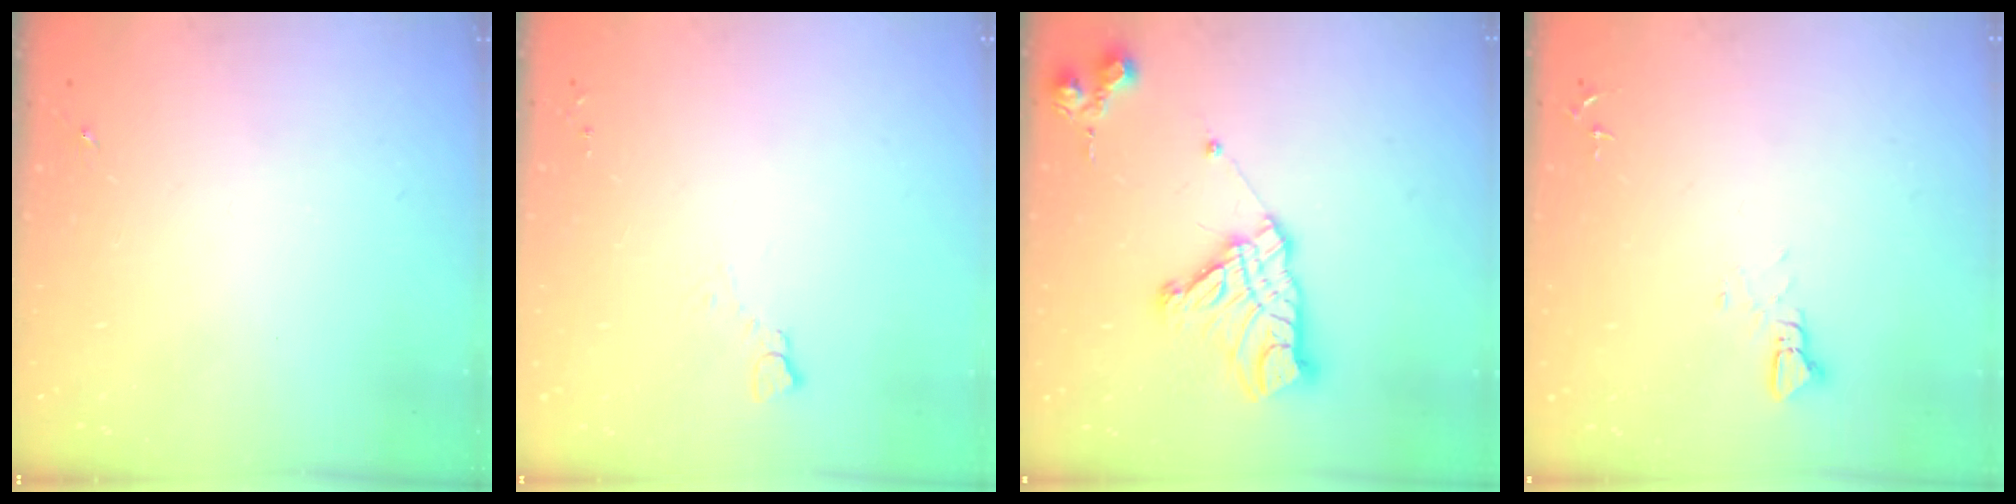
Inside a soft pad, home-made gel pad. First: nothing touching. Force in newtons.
{"total": 3.8, "press": 3.7, "slide": 0.5}
{"total": 16.2, "press": 16.1, "slide": 1.6}
{"total": 2.4, "press": 2.4, "slide": 0.1}